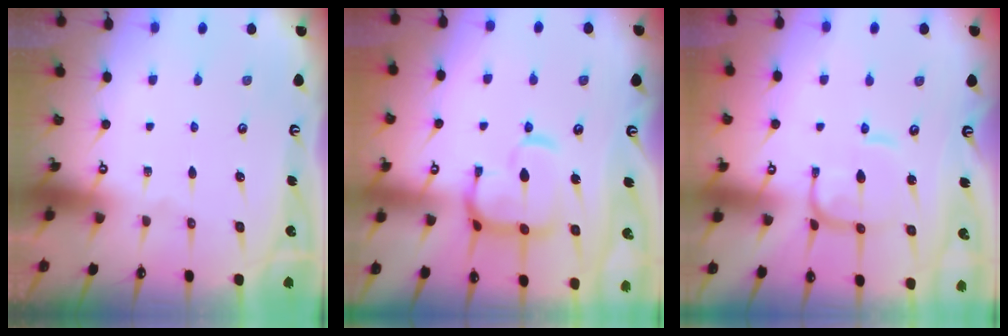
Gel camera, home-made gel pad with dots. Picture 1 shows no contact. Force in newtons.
{"total": 9.2, "press": 9.1, "slide": 1.0}
{"total": 2.2, "press": 2.2, "slide": 0.5}